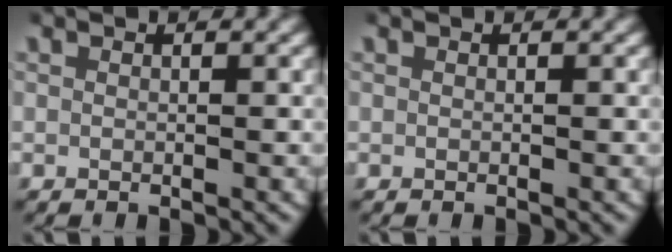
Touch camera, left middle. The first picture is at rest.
{"total": 0.0}